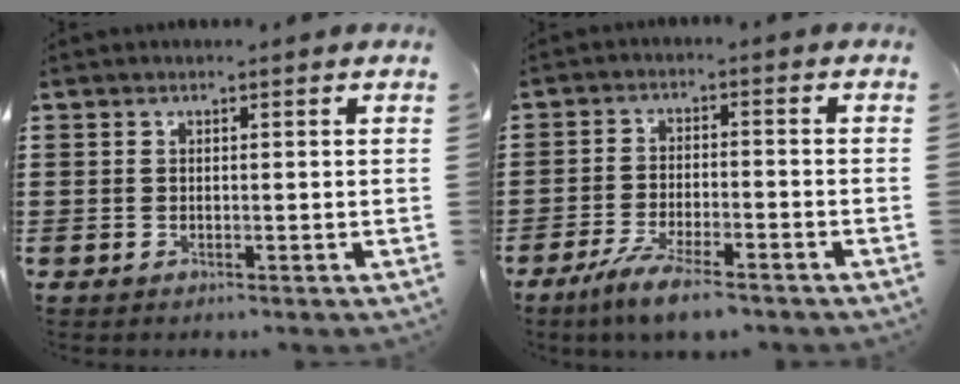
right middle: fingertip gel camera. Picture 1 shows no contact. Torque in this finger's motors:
{"motor_torque": [1.61, -0.53, 0.41, 0.07]}